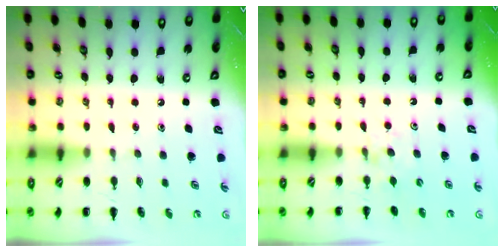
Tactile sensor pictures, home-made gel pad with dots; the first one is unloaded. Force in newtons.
{"total": 4.7, "press": 4.4, "slide": 1.4}